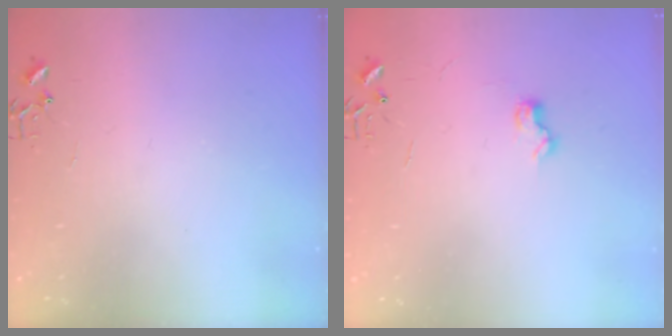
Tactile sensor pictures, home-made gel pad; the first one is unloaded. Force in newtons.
{"total": 6.3, "press": 6.3, "slide": 0.8}